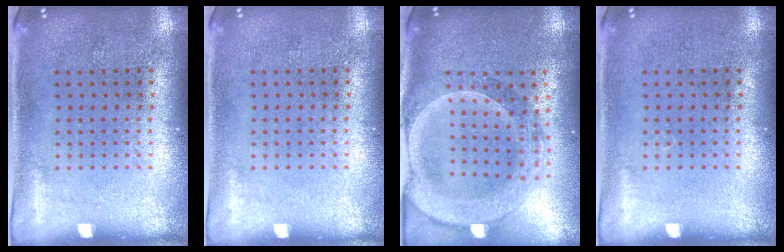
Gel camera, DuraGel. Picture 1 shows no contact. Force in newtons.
{"total": 0.0}
{"total": 2.7, "press": 2.4, "slide": 1.1}
{"total": 0.0}